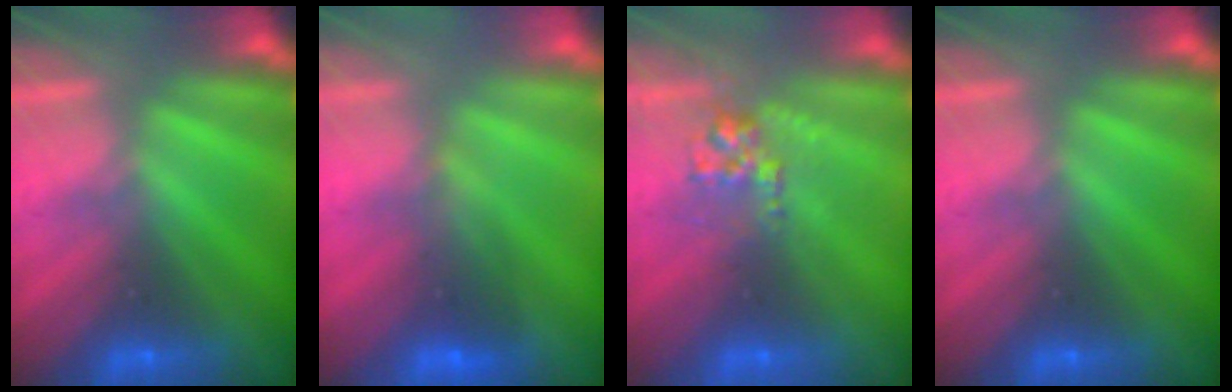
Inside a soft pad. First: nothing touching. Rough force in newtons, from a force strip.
{"total": 1.6}
{"total": 2.8}
{"total": 0.0}